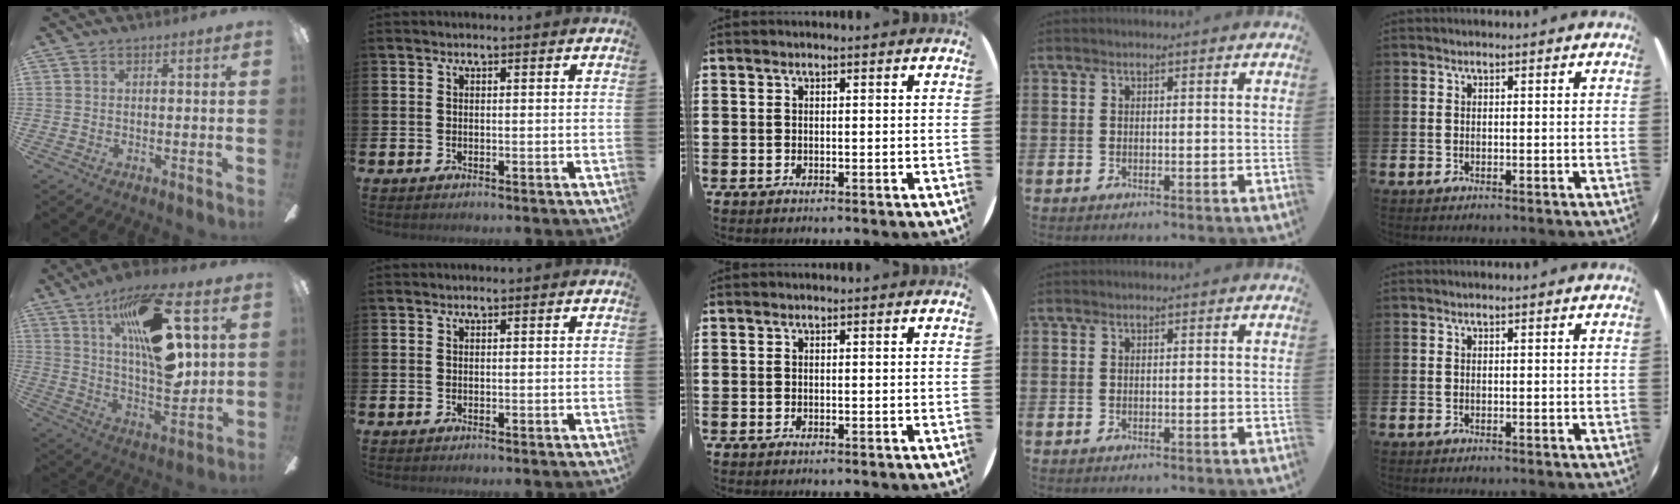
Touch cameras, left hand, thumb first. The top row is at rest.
{"thumb": {"total": 21.1, "force": [9.4, 7.4, 17.4], "torque": [-0.285, -0.045, 0.143]}}